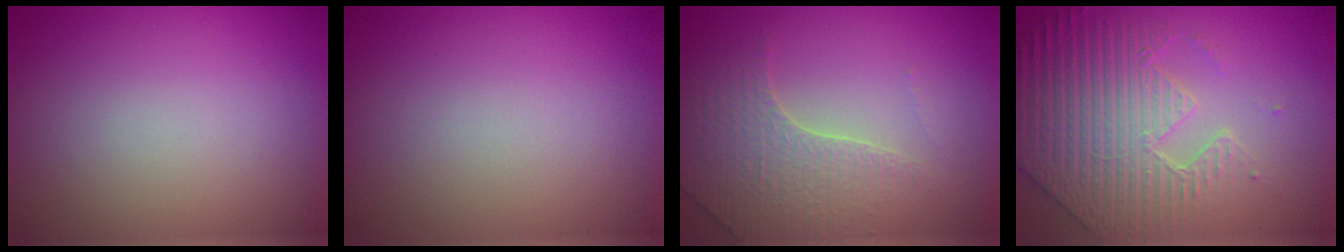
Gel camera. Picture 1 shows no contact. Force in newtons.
{"total": 0.0}
{"total": 3.6, "press": 3.5, "slide": 0.9}
{"total": 8.8, "press": 6.3, "slide": 6.1}